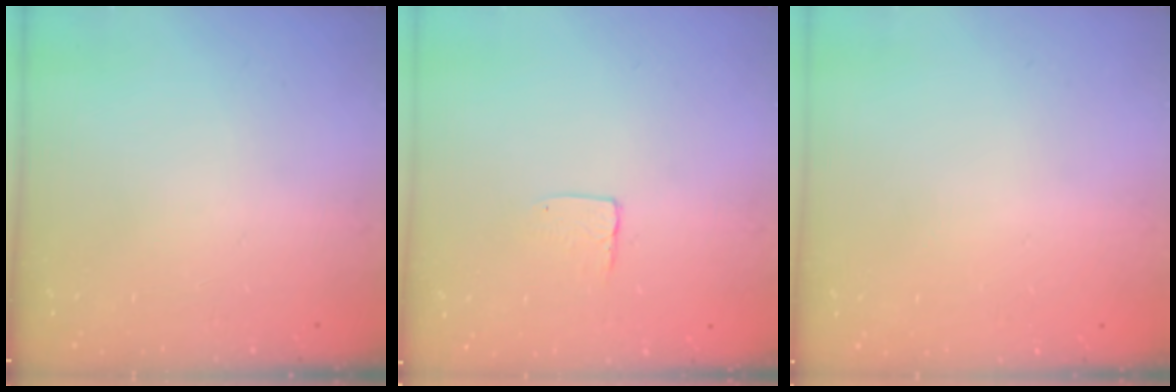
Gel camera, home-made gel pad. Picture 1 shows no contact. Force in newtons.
{"total": 3.6, "press": 3.6, "slide": 0.3}
{"total": 0.0}